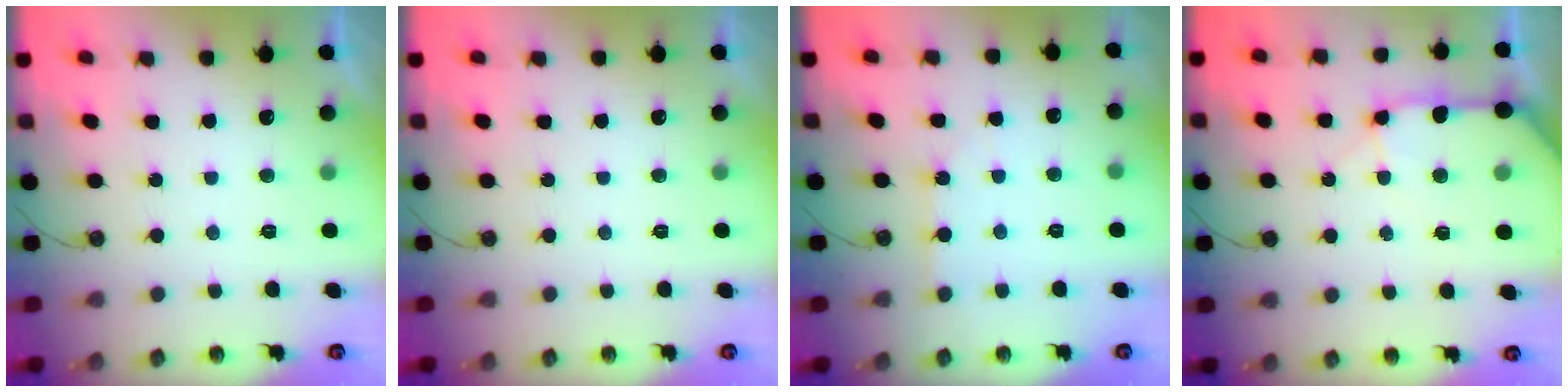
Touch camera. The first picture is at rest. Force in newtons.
{"total": 0.0}
{"total": 4.1, "press": 4.1, "slide": 0.4}
{"total": 11.5, "press": 11.4, "slide": 1.7}